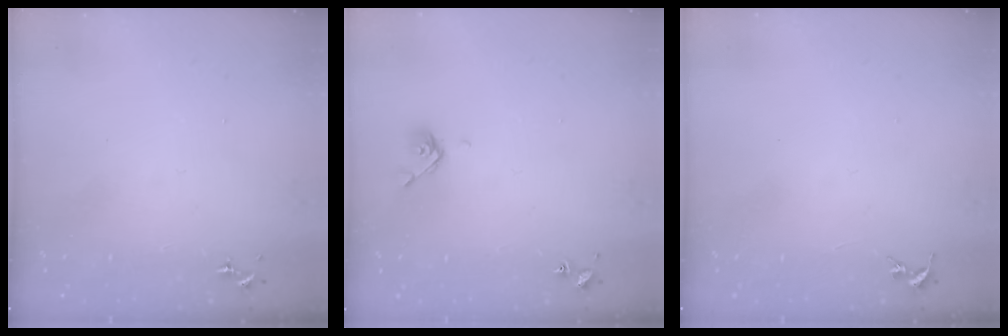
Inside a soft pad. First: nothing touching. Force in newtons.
{"total": 5.3, "press": 5.1, "slide": 1.3}
{"total": 0.0}